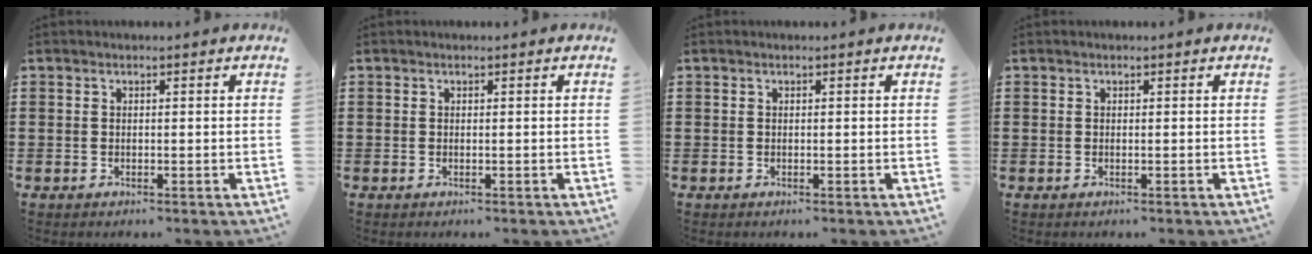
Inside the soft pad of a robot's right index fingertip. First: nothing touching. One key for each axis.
{"total": 0.0}
{"total": 0.0}
{"total": 0.0}